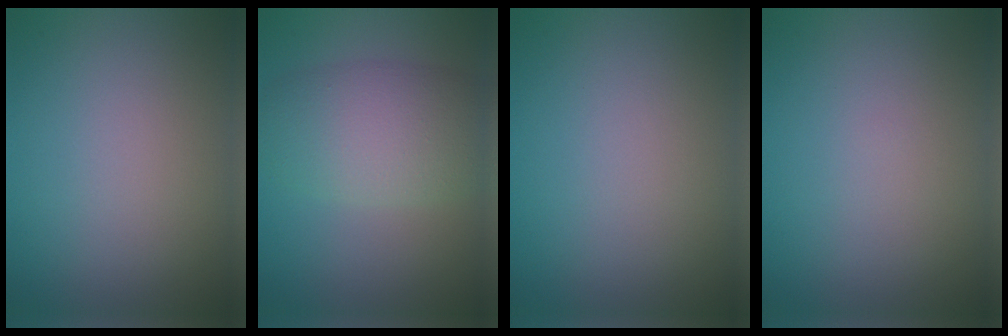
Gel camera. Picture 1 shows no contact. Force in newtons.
{"total": 6.4, "press": 6.4, "slide": 0.2}
{"total": 0.0}
{"total": 0.0}